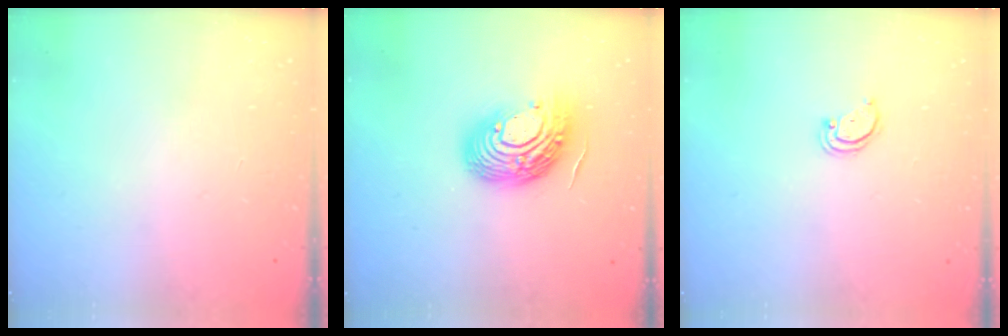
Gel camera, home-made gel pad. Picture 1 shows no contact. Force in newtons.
{"total": 15.0, "press": 14.9, "slide": 1.5}
{"total": 1.8, "press": 1.8, "slide": 0.2}